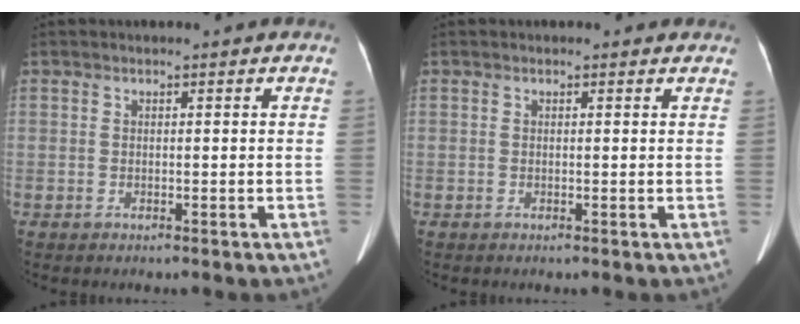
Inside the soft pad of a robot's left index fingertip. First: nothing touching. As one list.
[{"total": 0.7, "force": [0.4, 0.5, 0.0], "torque": [-0.005, -0.007, -0.004]}]